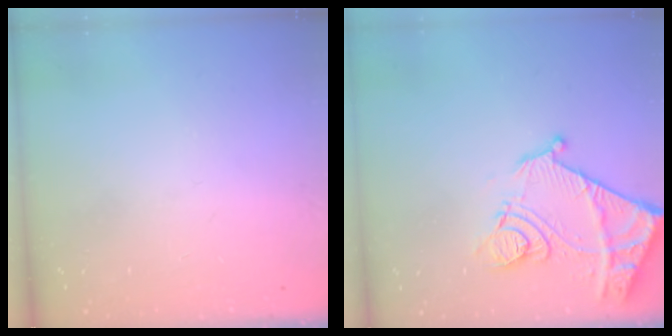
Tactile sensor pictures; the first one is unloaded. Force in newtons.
{"total": 14.3, "press": 14.3, "slide": 1.4}